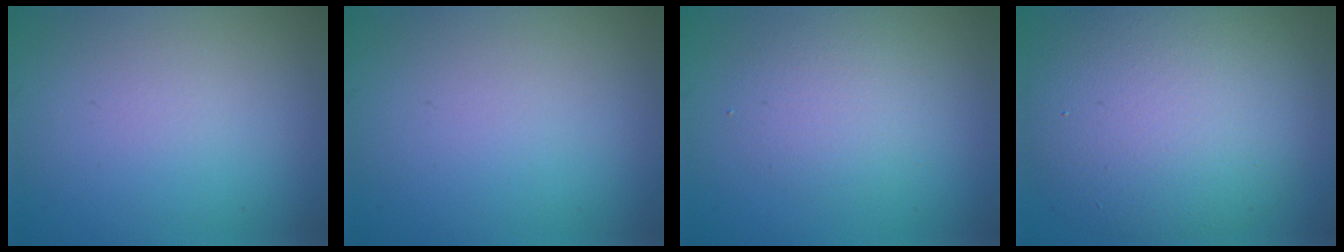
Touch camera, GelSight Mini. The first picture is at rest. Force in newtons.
{"total": 0.0}
{"total": 2.3, "press": 2.3, "slide": 0.2}
{"total": 10.2, "press": 10.2, "slide": 1.0}